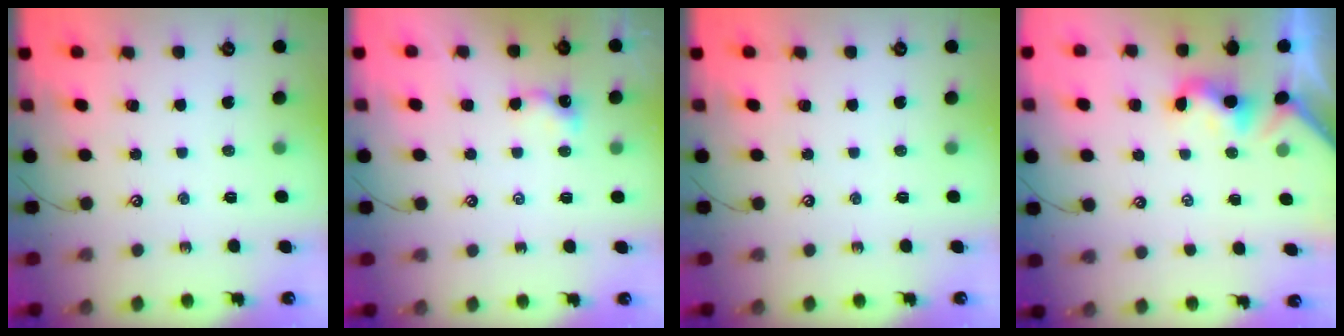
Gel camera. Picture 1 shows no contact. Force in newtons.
{"total": 1.4, "press": 1.4, "slide": 0.3}
{"total": 0.0}
{"total": 1.8, "press": 1.7, "slide": 0.5}